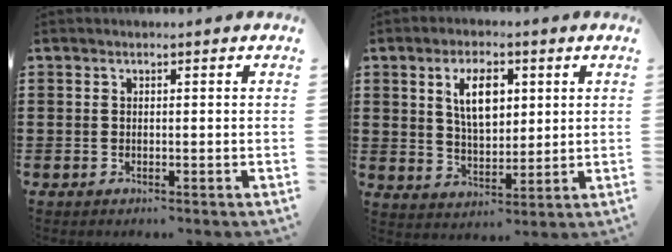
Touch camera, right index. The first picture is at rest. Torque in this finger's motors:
{"motor_torque": [0.45, 0.35, 0.23, 0.12]}